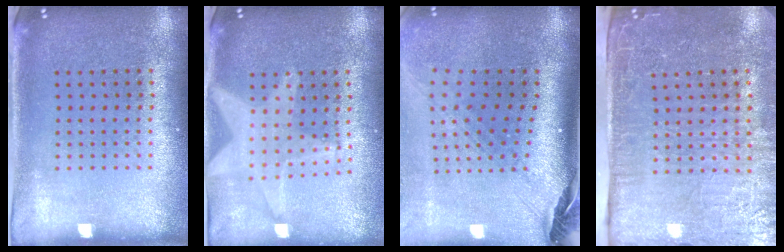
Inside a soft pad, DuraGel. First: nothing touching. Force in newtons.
{"total": 2.0, "press": 1.7, "slide": 1.0}
{"total": 3.0, "press": 2.1, "slide": 2.1}
{"total": 4.8, "press": 4.0, "slide": 2.6}